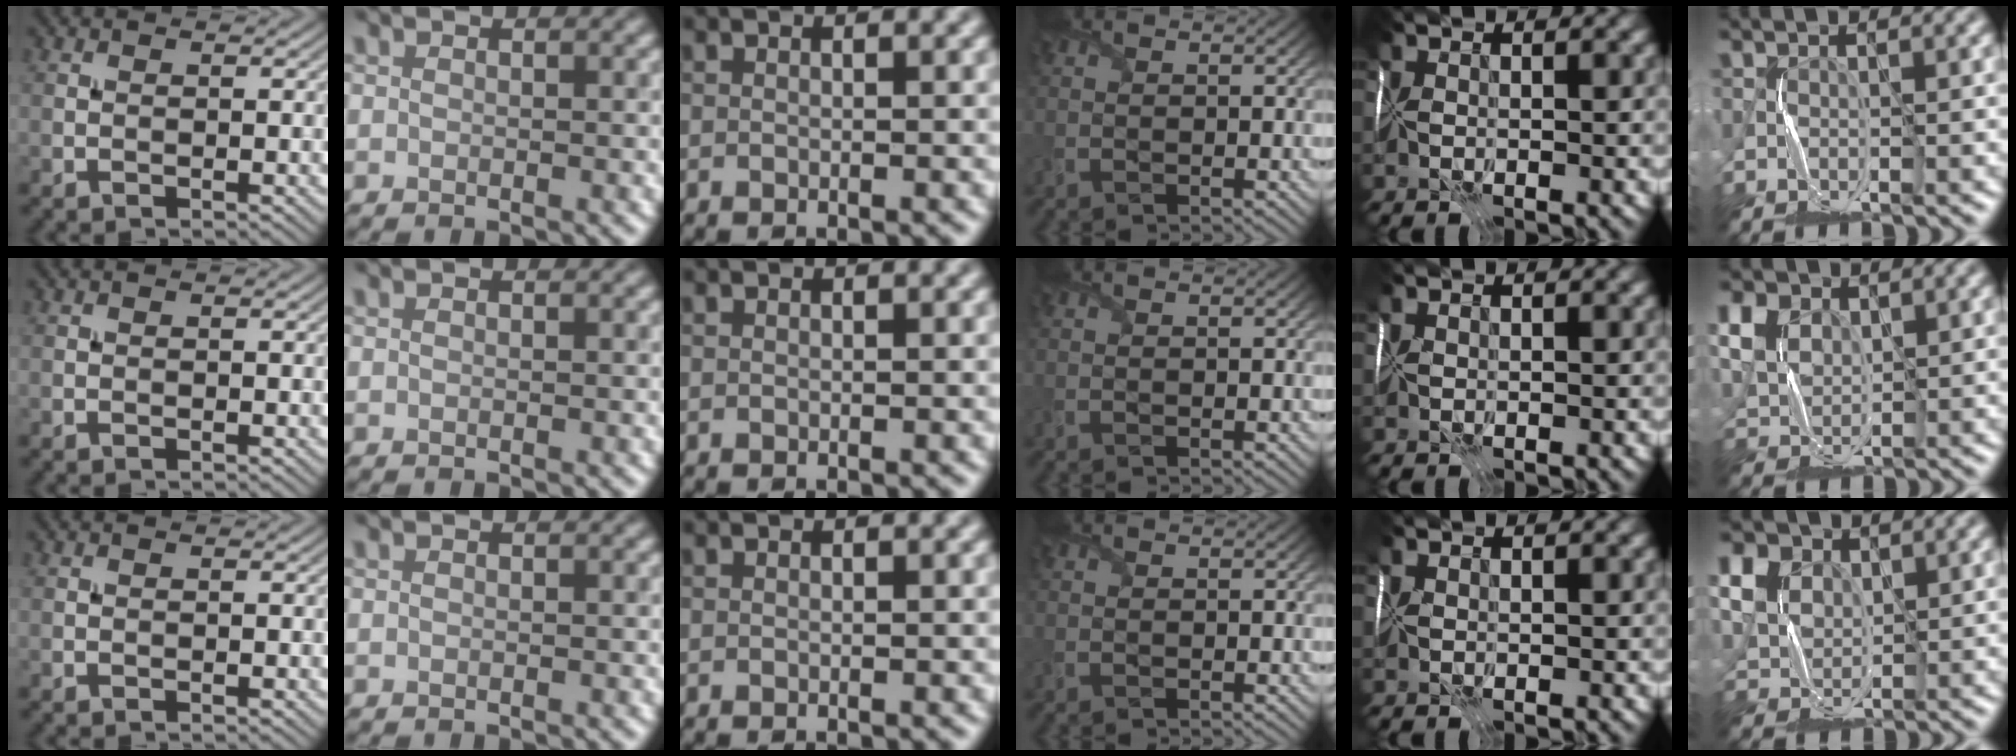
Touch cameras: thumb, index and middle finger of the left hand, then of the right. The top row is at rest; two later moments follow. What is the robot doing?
{"motion": "fold", "object": "shipping label"}